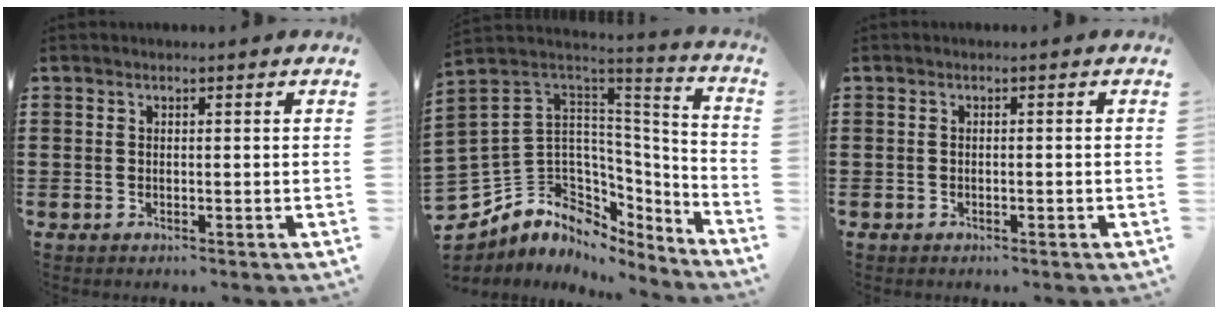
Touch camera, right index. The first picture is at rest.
{"total": 9.1, "force": [-1.0, 8.6, 2.9], "torque": [-0.105, -0.025, -0.010]}
{"total": 0.7, "force": [-0.6, 0.2, 0.3], "torque": [-0.007, -0.004, -0.011]}